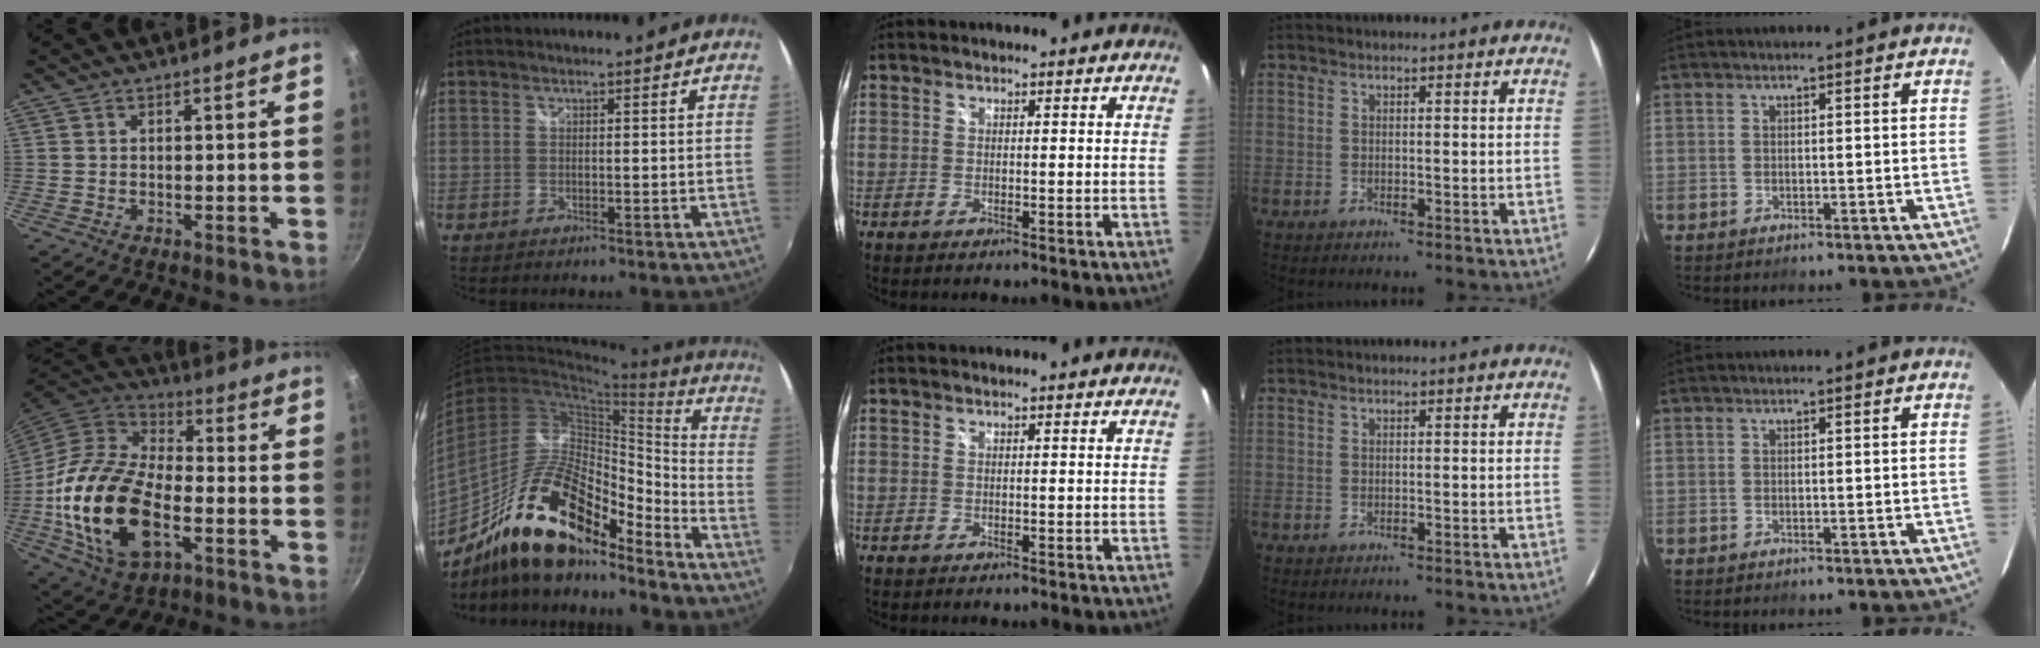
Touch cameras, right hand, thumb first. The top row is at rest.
{"thumb": {"total": 24.3, "force": [-5.4, 14.1, 19.0], "torque": [-0.353, 0.017, -0.103]}, "index": {"total": 22.1, "force": [-15.7, 8.1, 13.3], "torque": [-0.239, 0.000, -0.277]}}